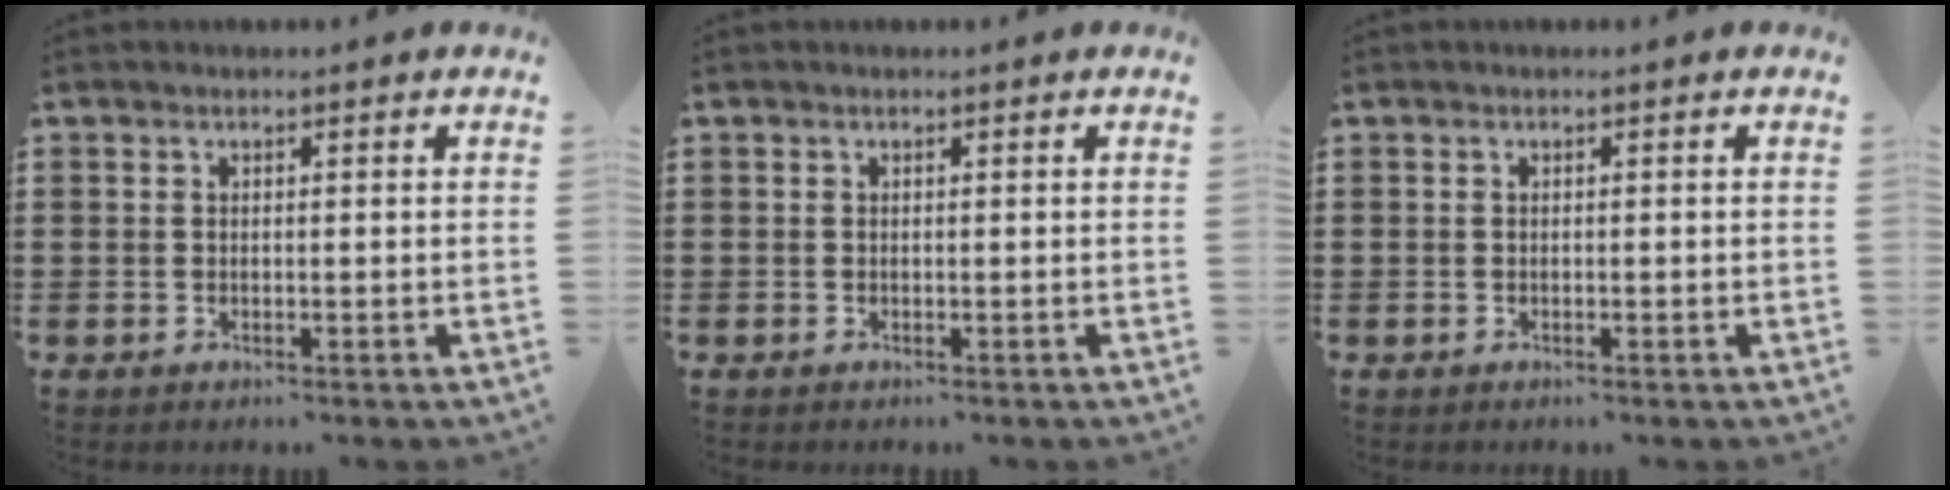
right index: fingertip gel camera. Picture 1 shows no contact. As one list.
[{"total": 0.0}, {"total": 0.0}]